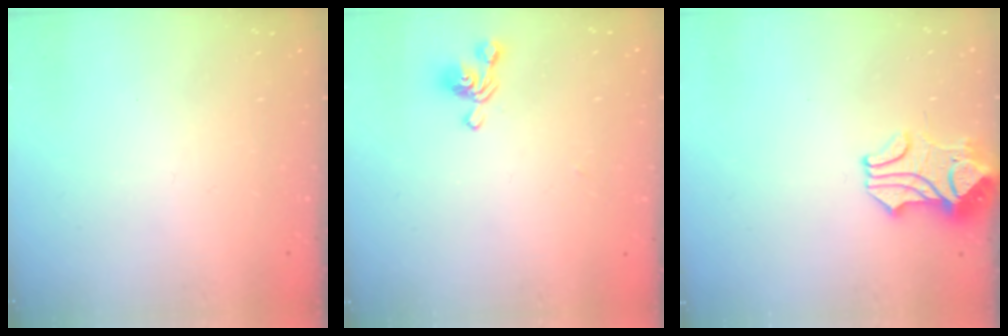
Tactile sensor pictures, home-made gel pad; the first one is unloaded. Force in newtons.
{"total": 2.7, "press": 2.6, "slide": 0.6}
{"total": 2.4, "press": 2.1, "slide": 1.1}